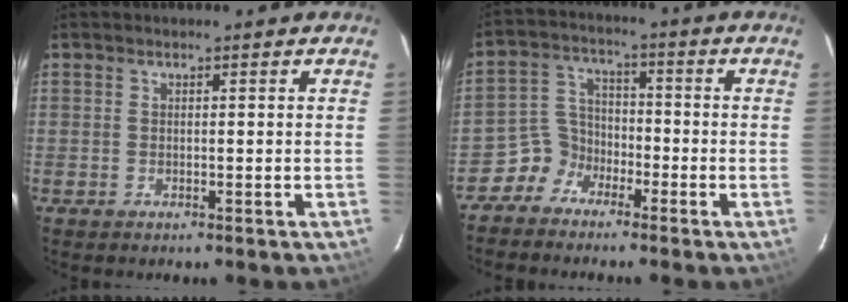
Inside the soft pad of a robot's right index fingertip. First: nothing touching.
{"total": 5.6, "force": [-4.2, 3.7, 0.4], "torque": [-0.010, 0.028, -0.089]}